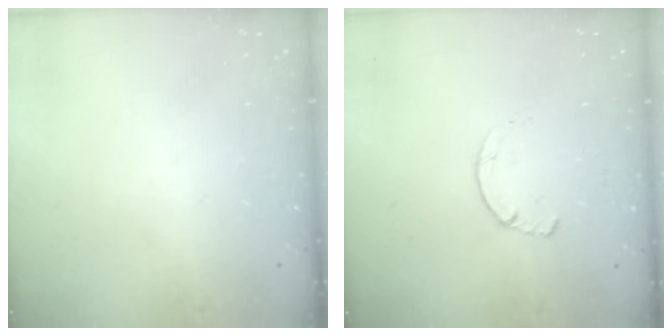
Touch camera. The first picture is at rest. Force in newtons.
{"total": 1.4, "press": 1.4, "slide": 0.3}